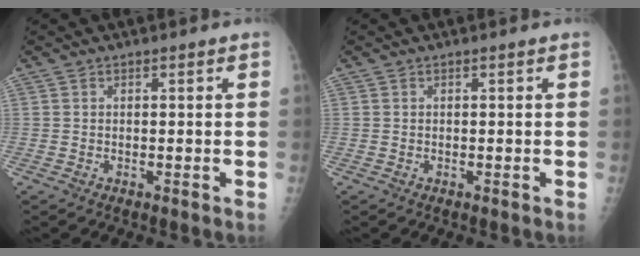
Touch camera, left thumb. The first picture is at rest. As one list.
[{"total": 0.0}]